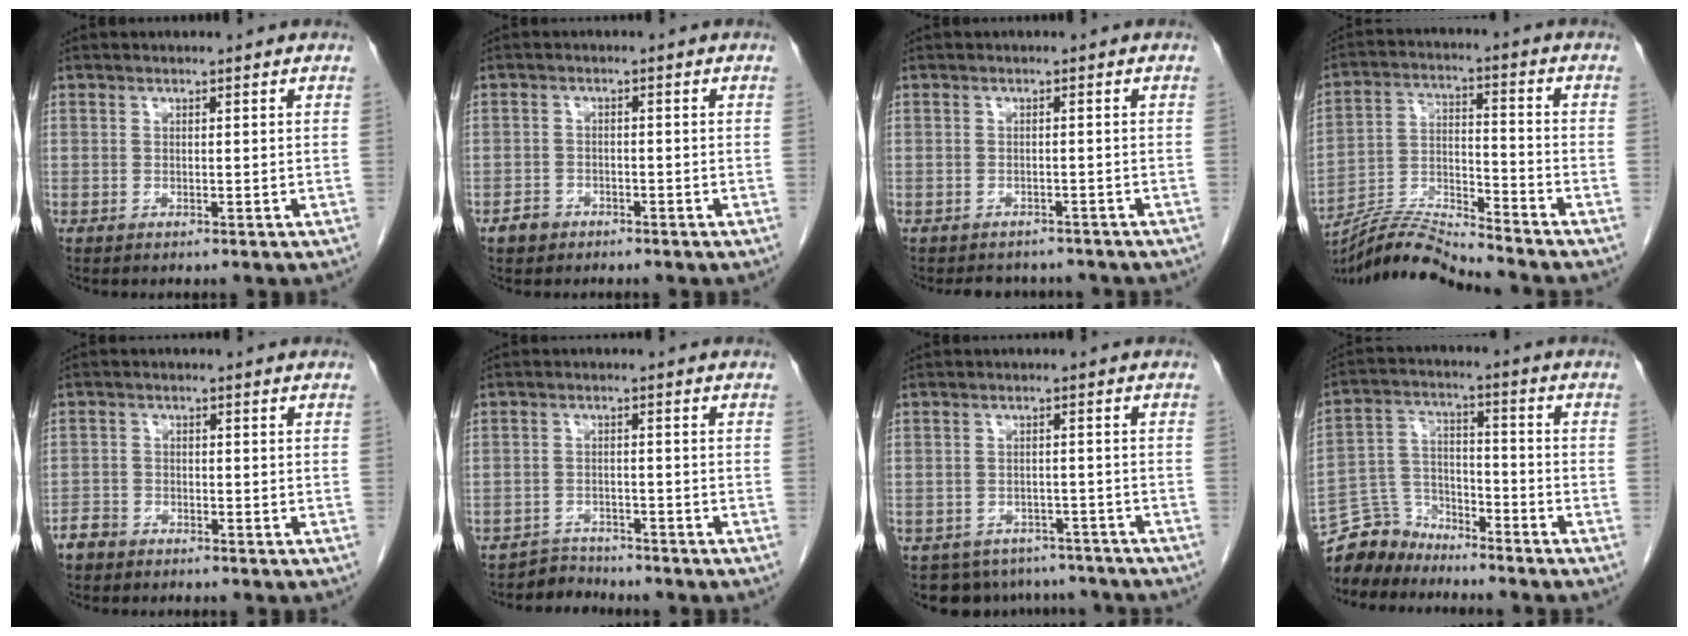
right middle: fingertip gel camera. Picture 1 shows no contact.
{"total": 2.2, "force": [-1.6, 1.5, 0.4], "torque": [-0.010, 0.006, -0.024]}
{"total": 4.6, "force": [-4.2, 1.8, 0.3], "torque": [-0.003, 0.000, -0.052]}
{"total": 9.4, "force": [-9.2, -1.4, 1.4], "torque": [-0.028, 0.012, -0.171]}
{"total": 2.5, "force": [-2.1, 1.3, 0.4], "torque": [-0.010, 0.004, -0.038]}
{"total": 3.1, "force": [-2.7, 0.6, -1.3], "torque": [0.029, -0.004, -0.046]}
{"total": 10.1, "force": [-9.1, 4.3, 0.5], "torque": [0.002, 0.020, -0.104]}
{"total": 8.2, "force": [-7.8, 2.8, -0.1], "torque": [-0.006, 0.018, -0.150]}